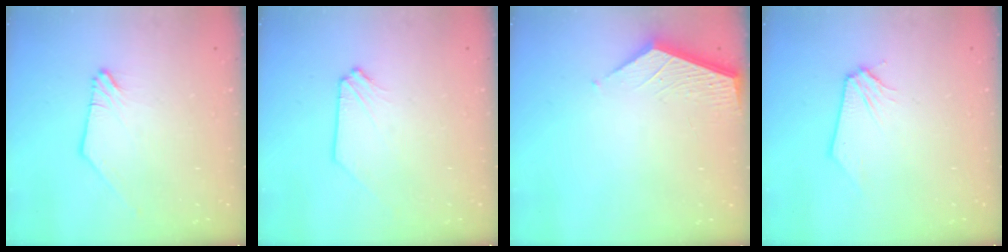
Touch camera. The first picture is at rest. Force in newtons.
{"total": 0.8, "press": 0.8, "slide": 0.1}
{"total": 3.7, "press": 3.7, "slide": 0.2}
{"total": 0.0}